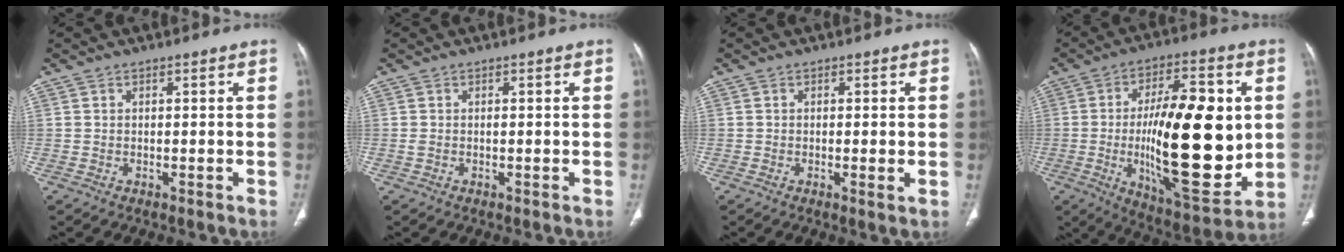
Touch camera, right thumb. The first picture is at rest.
{"total": 0.8, "force": [0.0, 0.4, 0.6], "torque": [-0.017, 0.006, 0.003]}
{"total": 1.9, "force": [-0.2, 0.0, 1.9], "torque": [-0.036, -0.009, -0.005]}
{"total": 26.6, "force": [-0.4, 10.0, 24.7], "torque": [-0.381, -0.016, 0.004]}